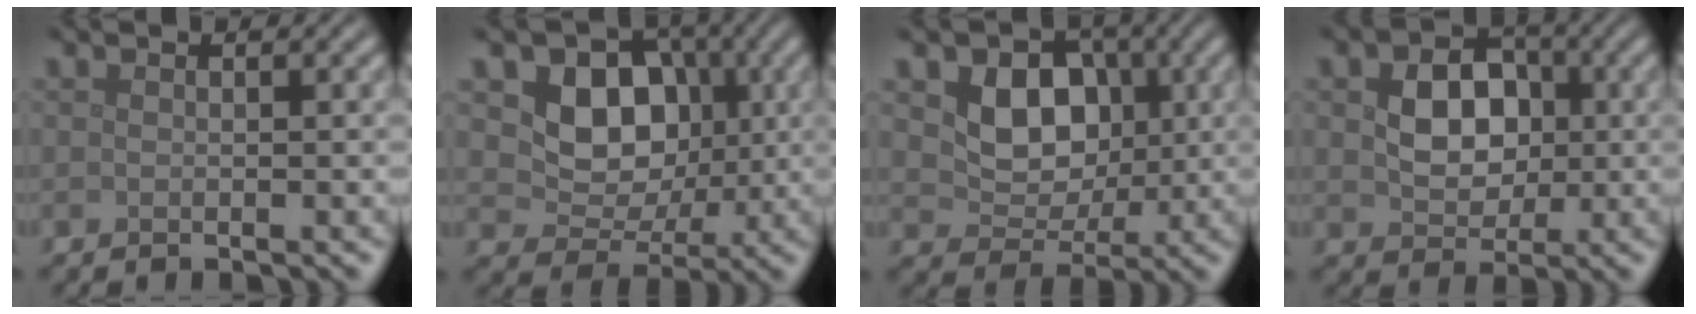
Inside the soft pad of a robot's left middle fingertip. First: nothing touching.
{"total": 6.7, "force": [1.2, 5.3, 3.9], "torque": [-0.058, -0.005, 0.011]}
{"total": 5.6, "force": [1.1, 4.4, 3.4], "torque": [-0.056, -0.007, 0.012]}
{"total": 5.4, "force": [0.5, 4.1, 3.4], "torque": [-0.066, 0.000, 0.004]}